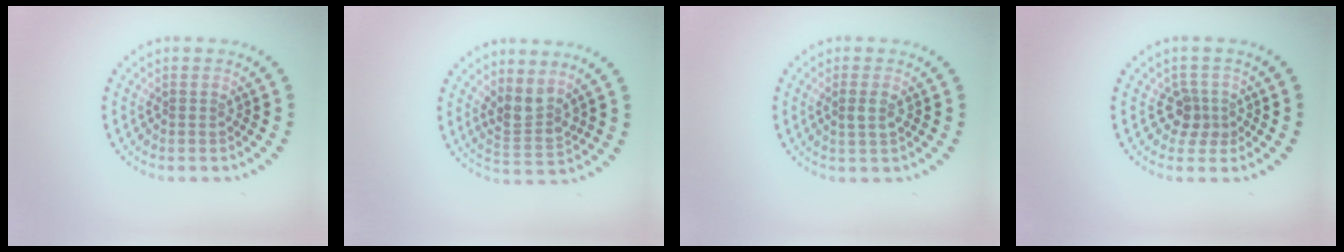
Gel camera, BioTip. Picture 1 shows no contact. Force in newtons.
{"total": 2.6, "press": 2.0, "slide": 1.6}
{"total": 1.5, "press": 1.4, "slide": 0.6}
{"total": 2.3, "press": 1.8, "slide": 1.4}